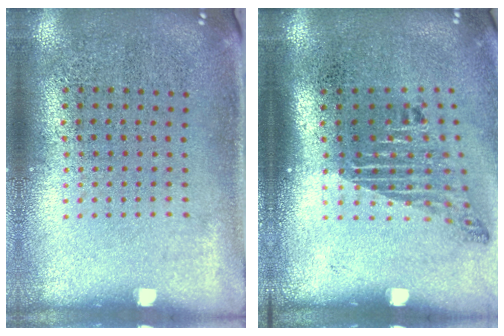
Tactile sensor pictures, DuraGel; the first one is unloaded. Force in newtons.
{"total": 1.8, "press": 1.2, "slide": 1.4}